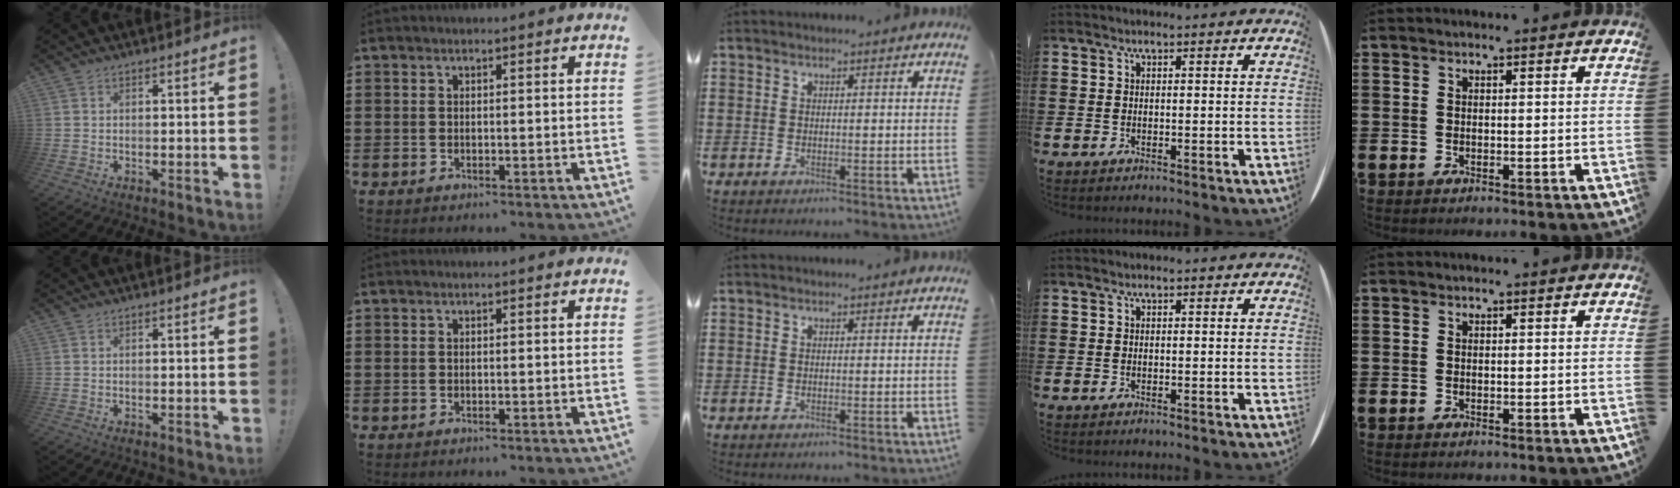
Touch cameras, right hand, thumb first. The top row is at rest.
{}